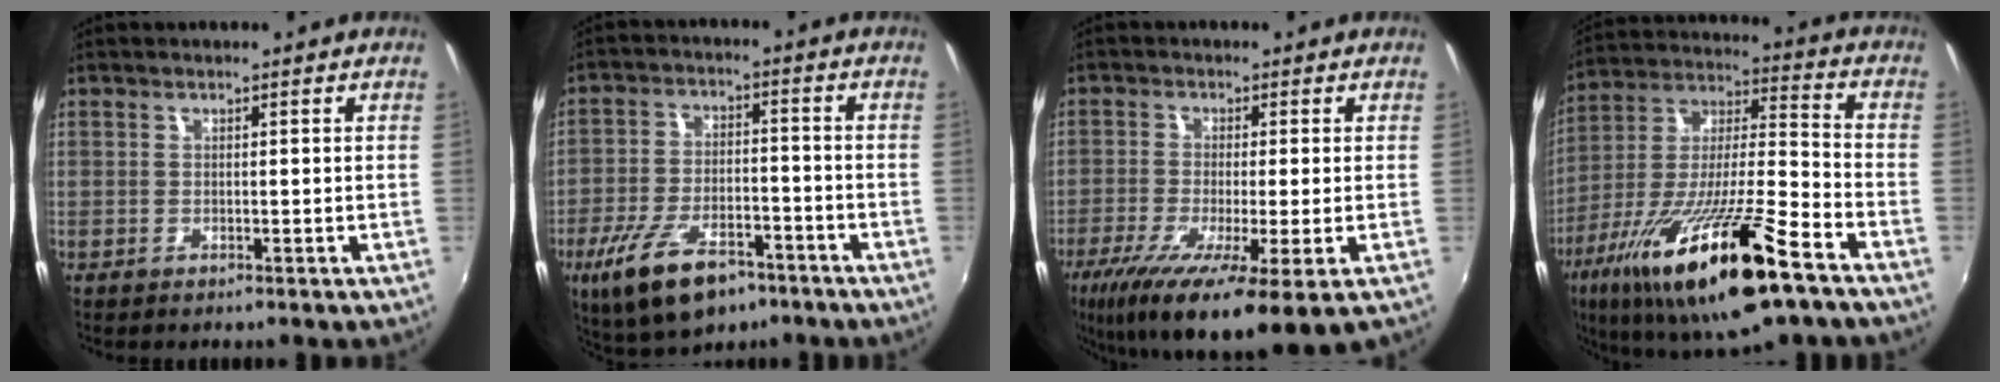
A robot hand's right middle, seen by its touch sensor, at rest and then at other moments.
{"total": 14.5, "force": [-8.8, 6.4, 9.6], "torque": [-0.201, -0.027, -0.150]}
{"total": 14.0, "force": [-7.0, 1.7, 11.9], "torque": [-0.234, -0.055, -0.120]}
{"total": 25.4, "force": [-14.6, 4.4, 20.3], "torque": [-0.366, -0.046, -0.256]}